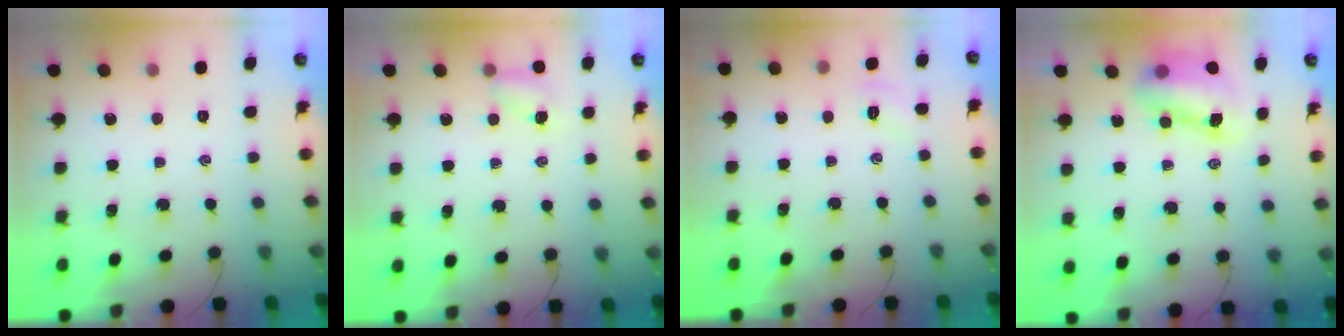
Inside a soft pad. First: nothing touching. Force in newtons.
{"total": 4.7, "press": 4.5, "slide": 1.2}
{"total": 3.6, "press": 3.5, "slide": 0.9}
{"total": 8.0, "press": 7.8, "slide": 1.7}